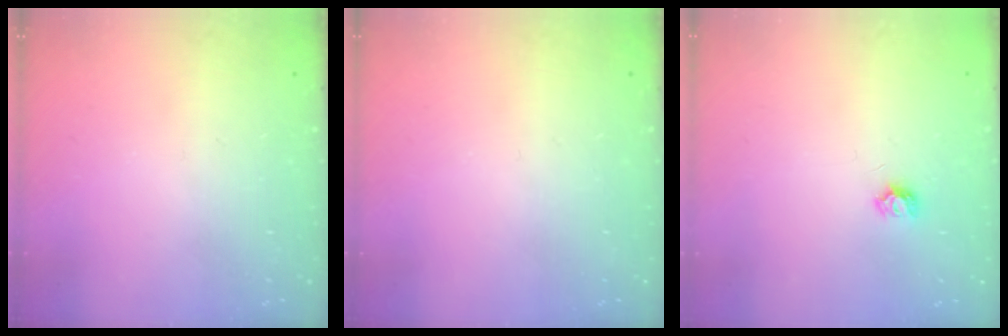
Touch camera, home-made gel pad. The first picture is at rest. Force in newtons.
{"total": 0.0}
{"total": 5.3, "press": 5.2, "slide": 0.4}